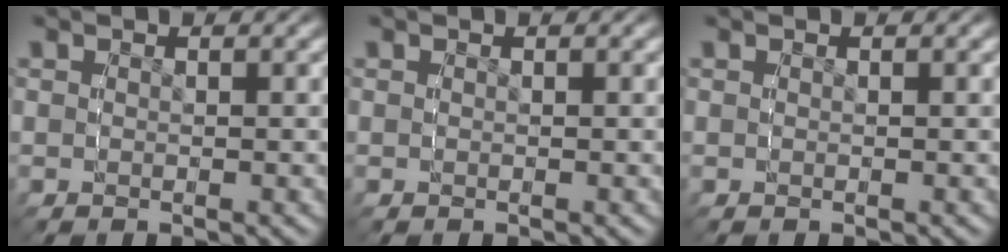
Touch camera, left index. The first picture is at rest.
{"total": 0.0}
{"total": 0.0}